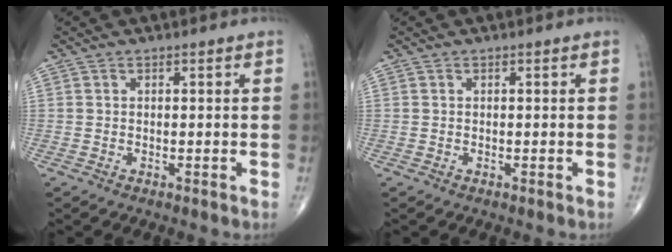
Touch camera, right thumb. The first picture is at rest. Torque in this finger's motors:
{"motor_torque": [0.00, 0.00, -0.11, -0.11, 0.00]}